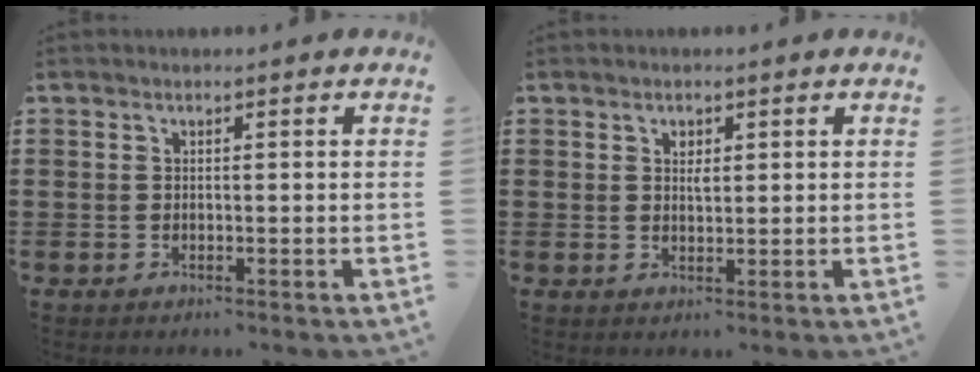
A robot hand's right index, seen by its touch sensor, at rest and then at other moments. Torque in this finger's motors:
{"motor_torque": [-0.07, 0.19, 0.03, 0.03]}